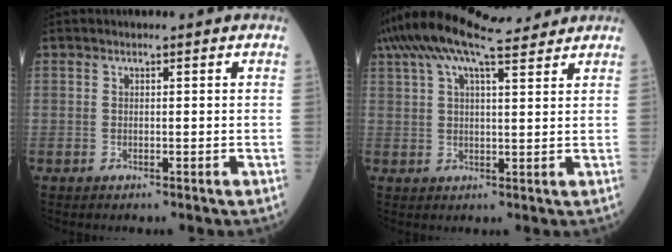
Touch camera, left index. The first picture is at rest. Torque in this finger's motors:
{"motor_torque": [1.02, -1.12, 0.48, 0.21]}